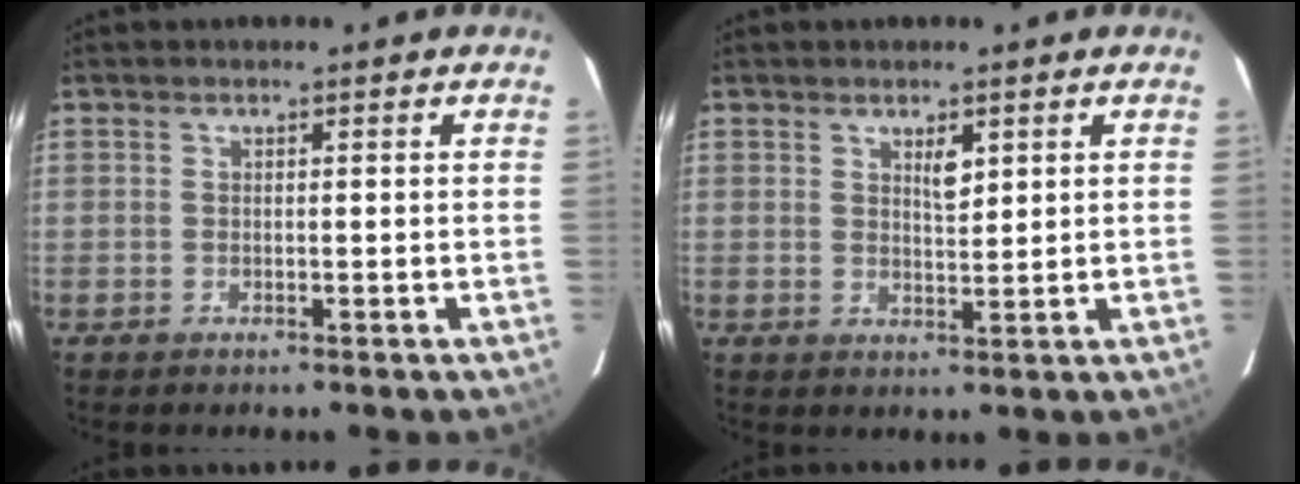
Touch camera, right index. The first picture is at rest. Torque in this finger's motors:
{"motor_torque": [0.12, 0.01, 0.02, 0.04]}